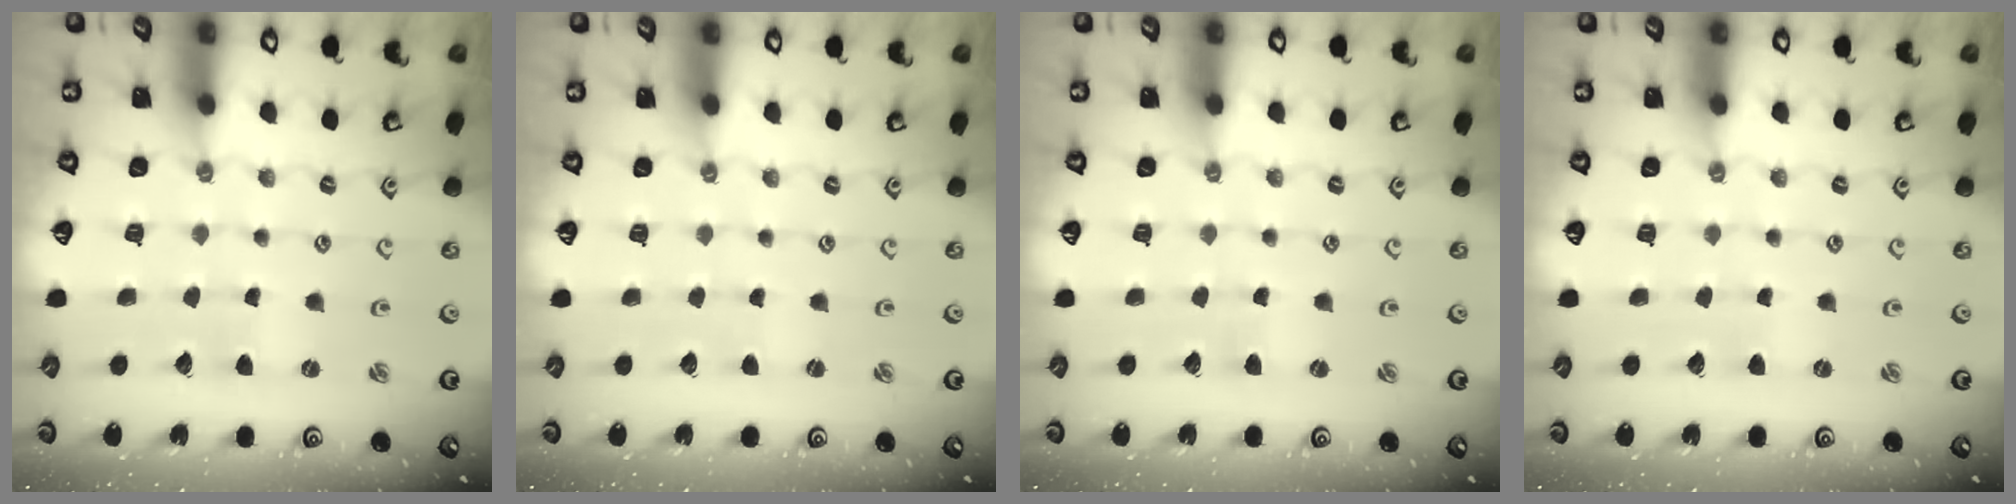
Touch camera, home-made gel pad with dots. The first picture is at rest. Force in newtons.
{"total": 0.0}
{"total": 0.0}
{"total": 0.0}